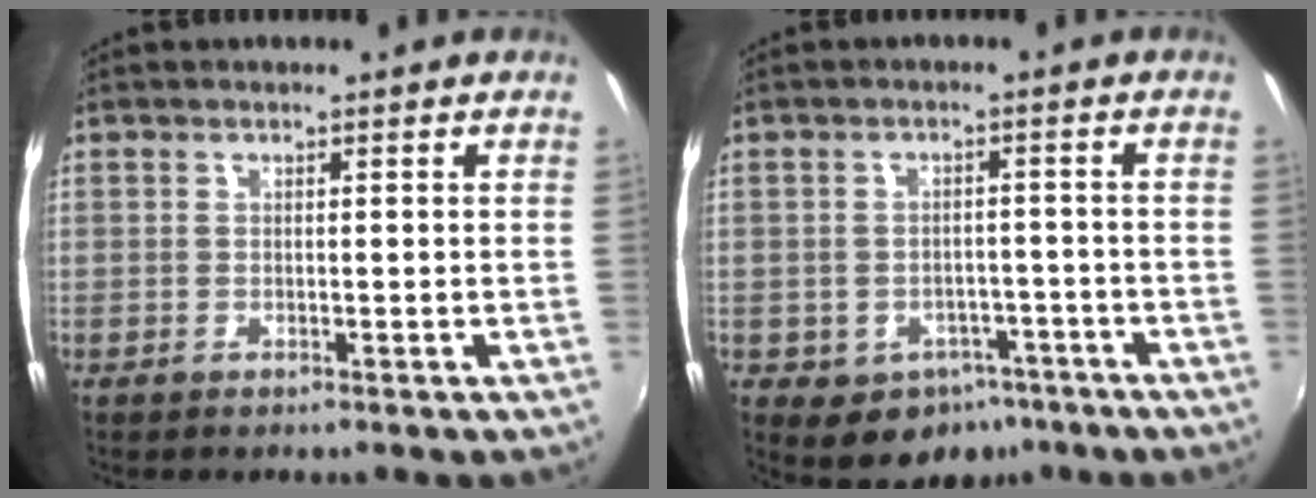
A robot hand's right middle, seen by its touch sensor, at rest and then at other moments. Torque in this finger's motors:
{"motor_torque": [0.43, -0.52, 0.07, 0.02]}